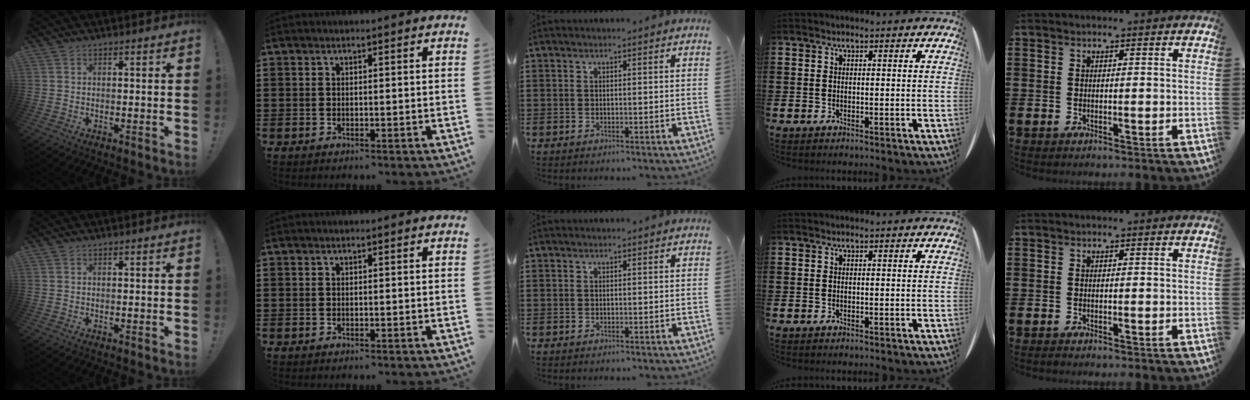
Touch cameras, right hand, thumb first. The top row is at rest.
{}